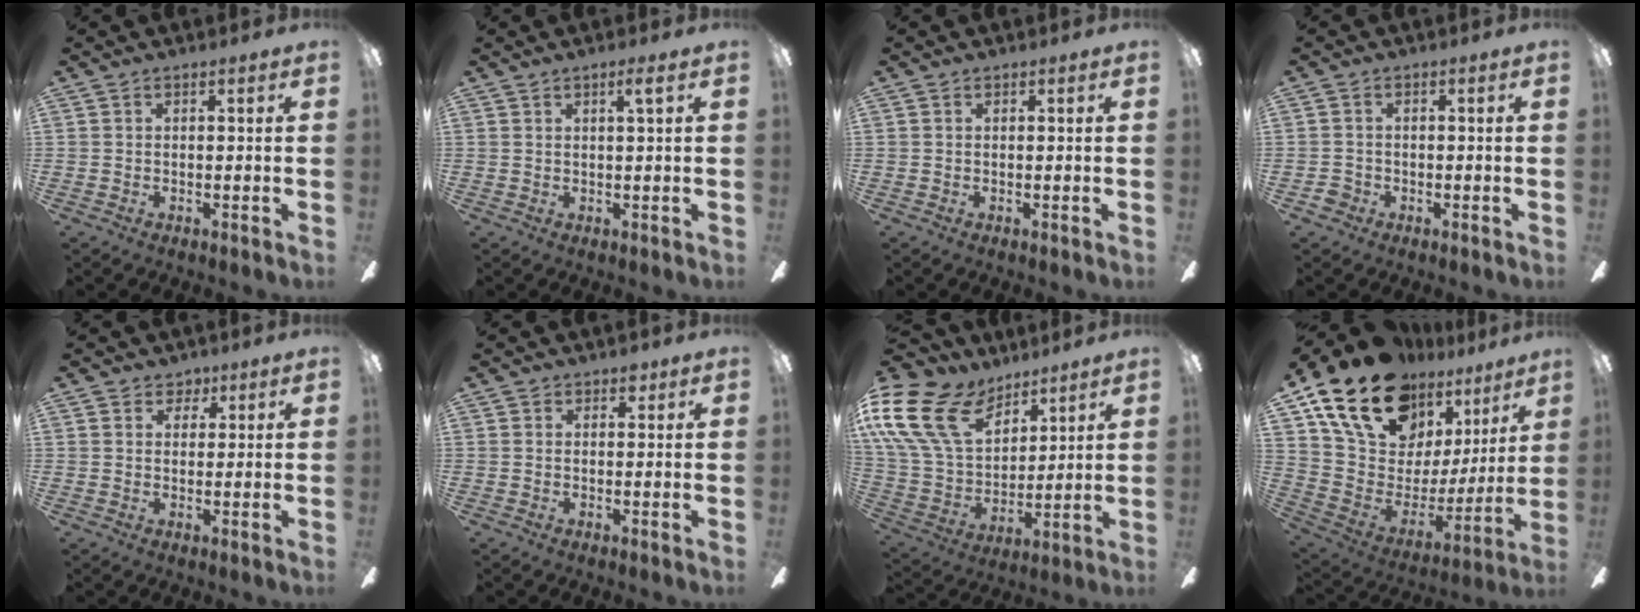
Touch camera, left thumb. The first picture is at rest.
{"total": 2.1, "force": [1.3, -0.1, 1.6], "torque": [-0.035, 0.000, 0.021]}
{"total": 0.0}
{"total": 2.3, "force": [-1.2, 1.9, 0.5], "torque": [-0.007, 0.008, -0.026]}
{"total": 3.6, "force": [2.1, 2.8, 0.8], "torque": [0.001, -0.004, 0.034]}
{"total": 1.8, "force": [1.2, 1.3, 0.5], "torque": [0.006, -0.002, 0.018]}
{"total": 22.7, "force": [11.8, 14.5, 12.8], "torque": [-0.290, -0.060, 0.215]}
{"total": 20.3, "force": [15.7, 9.5, 8.7], "torque": [-0.166, -0.108, 0.288]}